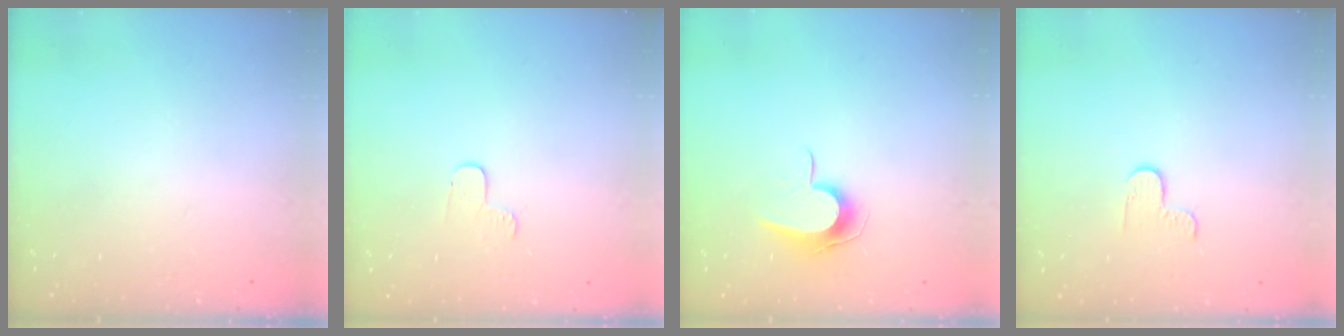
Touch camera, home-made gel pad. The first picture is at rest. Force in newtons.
{"total": 4.1, "press": 4.0, "slide": 0.4}
{"total": 8.4, "press": 8.3, "slide": 0.7}
{"total": 3.0, "press": 3.0, "slide": 0.4}